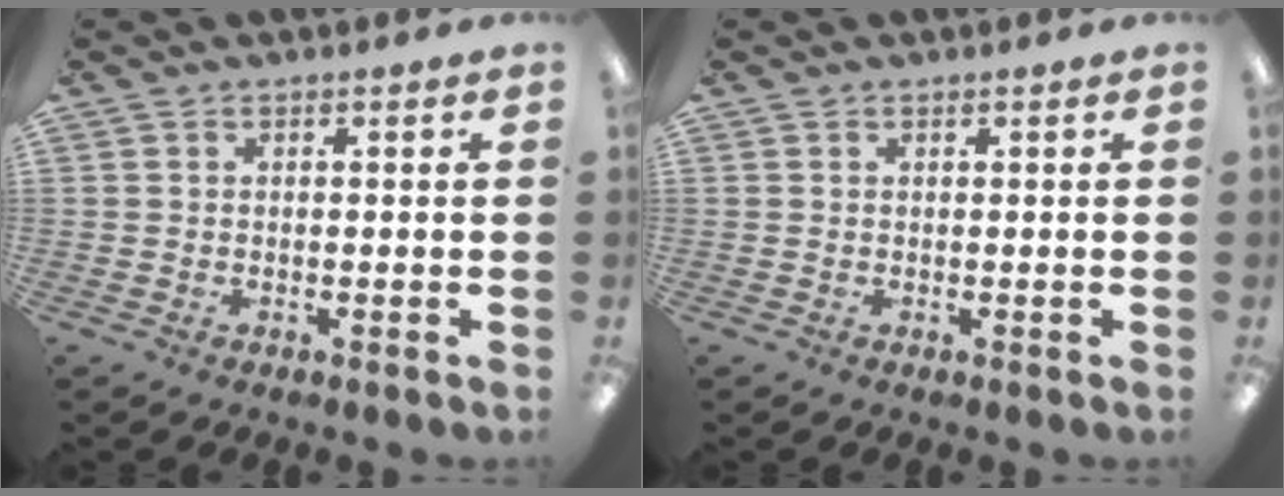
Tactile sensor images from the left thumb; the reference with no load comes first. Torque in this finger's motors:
{"motor_torque": [-0.03, 0.08, -0.20, 0.09, 0.00]}